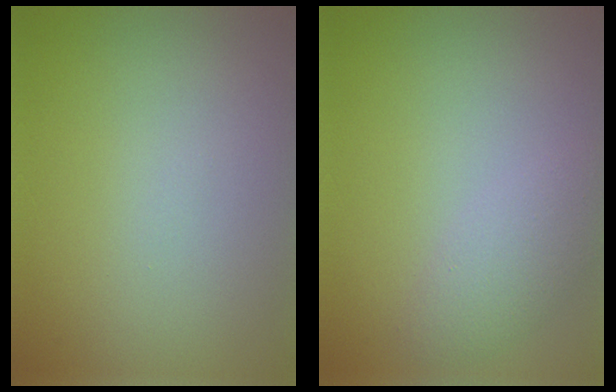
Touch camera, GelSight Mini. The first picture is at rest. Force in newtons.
{"total": 2.4, "press": 2.4, "slide": 0.2}